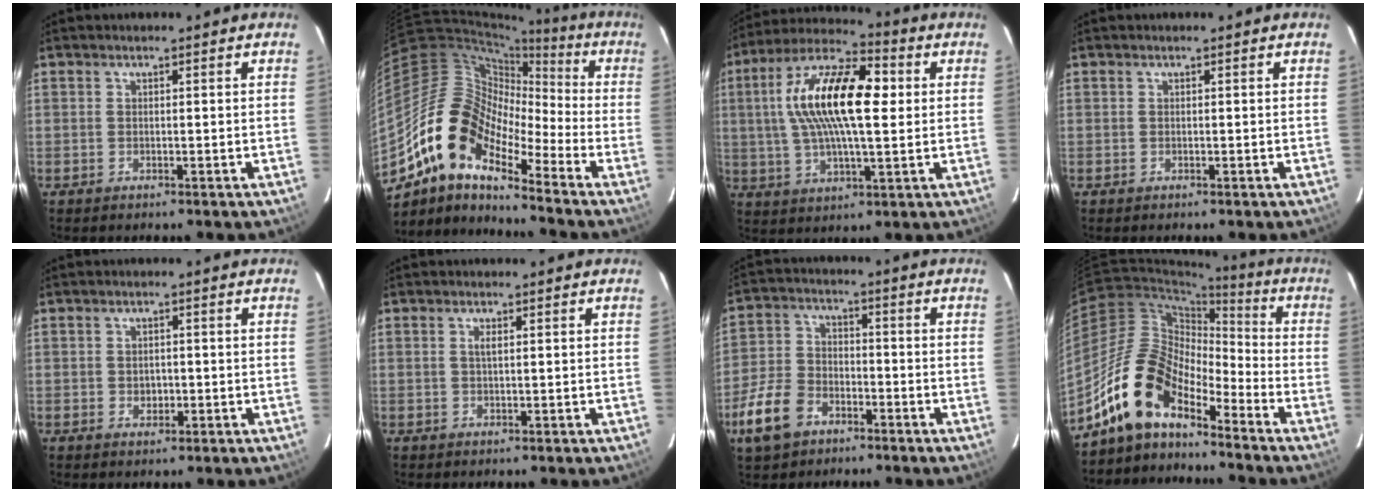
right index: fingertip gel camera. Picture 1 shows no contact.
{"total": 15.2, "force": [-10.0, 6.2, 9.5], "torque": [-0.156, 0.006, -0.208]}
{"total": 18.2, "force": [3.1, 6.4, 16.8], "torque": [-0.317, 0.024, 0.043]}
{"total": 0.0}
{"total": 2.1, "force": [-0.4, 1.9, 0.9], "torque": [-0.014, 0.001, -0.003]}
{"total": 1.1, "force": [0.3, 0.2, 1.0], "torque": [-0.019, 0.002, 0.005]}
{"total": 10.7, "force": [-6.2, 6.8, 5.4], "torque": [-0.137, 0.008, -0.120]}
{"total": 13.3, "force": [-10.6, 5.1, 6.3], "torque": [-0.109, 0.018, -0.213]}